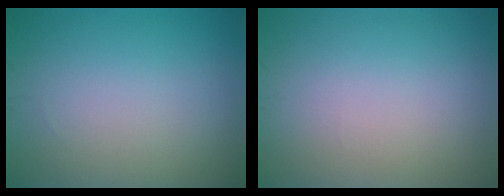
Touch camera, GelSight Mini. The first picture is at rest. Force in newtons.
{"total": 0.0}